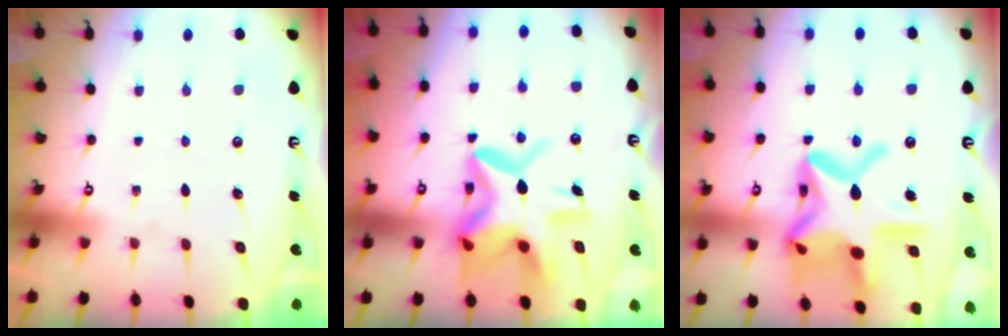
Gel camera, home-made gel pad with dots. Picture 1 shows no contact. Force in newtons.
{"total": 16.0, "press": 15.8, "slide": 2.2}
{"total": 23.0, "press": 23.0, "slide": 1.7}